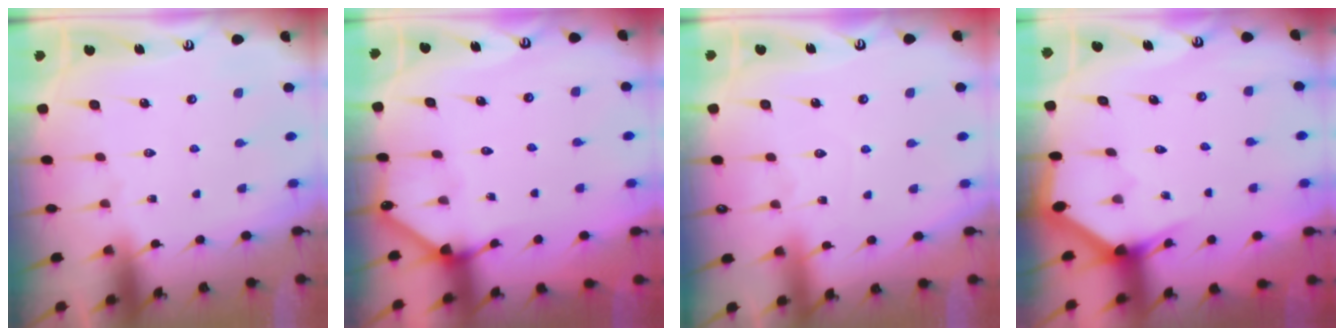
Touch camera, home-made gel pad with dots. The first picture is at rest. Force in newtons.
{"total": 2.4, "press": 2.4, "slide": 0.2}
{"total": 3.7, "press": 3.7, "slide": 0.6}
{"total": 3.1, "press": 3.1, "slide": 0.2}